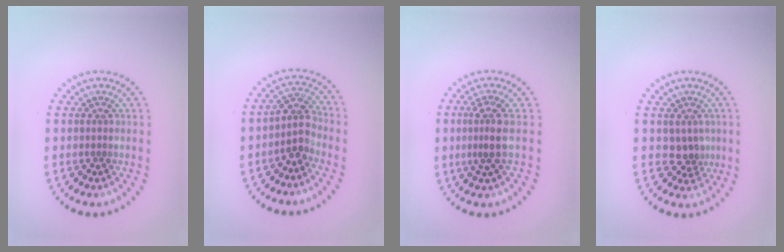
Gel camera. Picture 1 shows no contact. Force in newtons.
{"total": 2.6, "press": 2.0, "slide": 1.7}
{"total": 2.5, "press": 1.8, "slide": 1.8}
{"total": 2.1, "press": 1.6, "slide": 1.3}